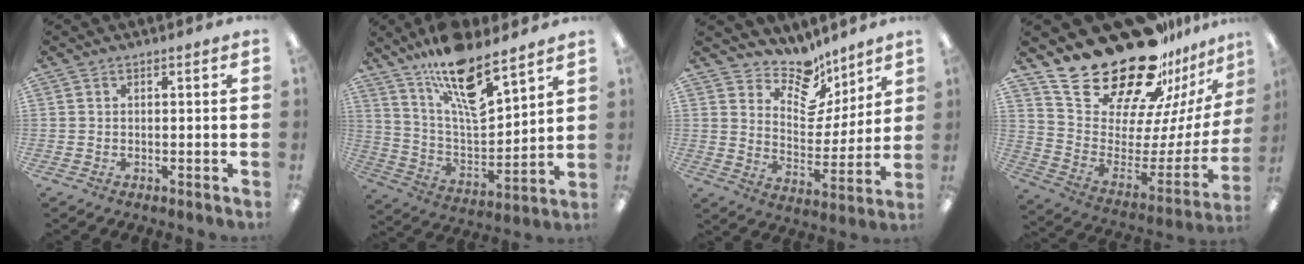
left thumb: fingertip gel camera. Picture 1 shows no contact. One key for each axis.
{"total": 17.0, "fx": 12.4, "fy": 5.4, "fz": 10.4, "tx": -0.182, "ty": -0.077, "tz": 0.213}
{"total": 11.6, "fx": 9.6, "fy": 5.8, "fz": 3.2, "tx": -0.059, "ty": -0.081, "tz": 0.179}
{"total": 29.1, "fx": 22.5, "fy": 11.8, "fz": 14.0, "tx": -0.227, "ty": -0.178, "tz": 0.424}